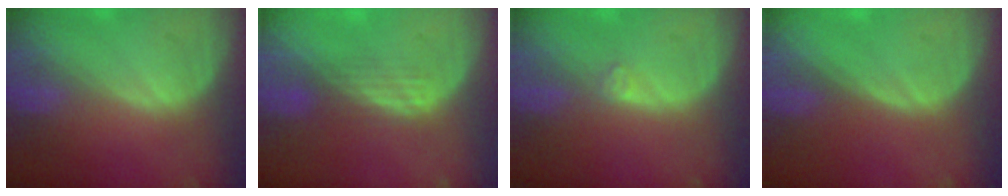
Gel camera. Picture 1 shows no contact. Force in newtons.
{"total": 2.7, "press": 2.6, "slide": 0.8}
{"total": 1.1, "press": 1.0, "slide": 0.2}
{"total": 0.0}